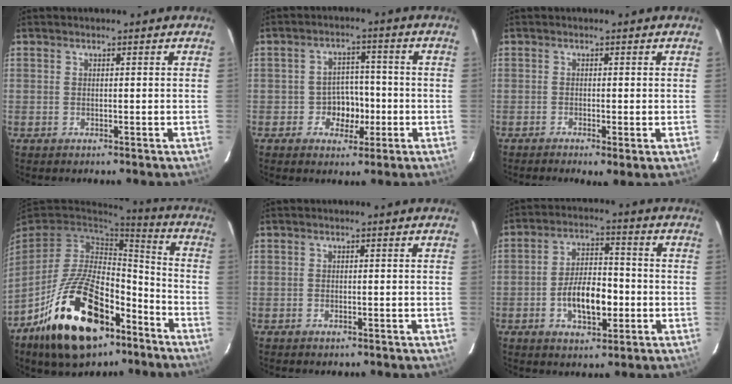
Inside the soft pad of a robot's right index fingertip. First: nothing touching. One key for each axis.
{"total": 5.6, "fx": -2.0, "fy": 4.6, "fz": 2.5, "tx": -0.047, "ty": 0.015, "tz": -0.025}
{"total": 1.8, "fx": -0.8, "fy": 0.3, "fz": 1.6, "tx": -0.036, "ty": -0.006, "tz": -0.013}
{"total": 24.4, "fx": -13.3, "fy": 12.8, "fz": 15.9, "tx": -0.306, "ty": 0.008, "tz": -0.203}
{"total": 0.9, "fx": -0.6, "fy": 0.6, "fz": 0.4, "tx": -0.007, "ty": 0.000, "tz": -0.010}
{"total": 9.4, "fx": -3.0, "fy": 3.7, "fz": 8.1, "tx": -0.158, "ty": 0.006, "tz": -0.048}